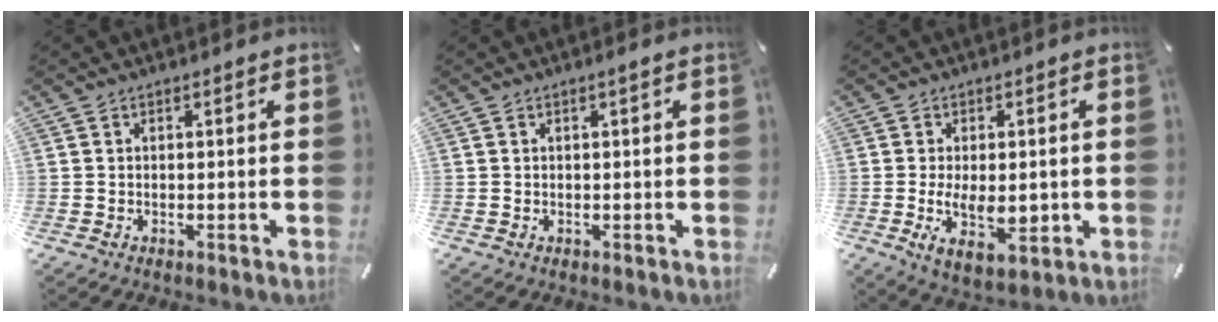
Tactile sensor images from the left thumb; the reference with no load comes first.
{"total": 1.2, "force": [0.2, 0.0, 1.2], "torque": [-0.022, -0.001, 0.003]}
{"total": 9.3, "force": [-1.2, 5.1, 7.6], "torque": [-0.134, -0.013, -0.018]}